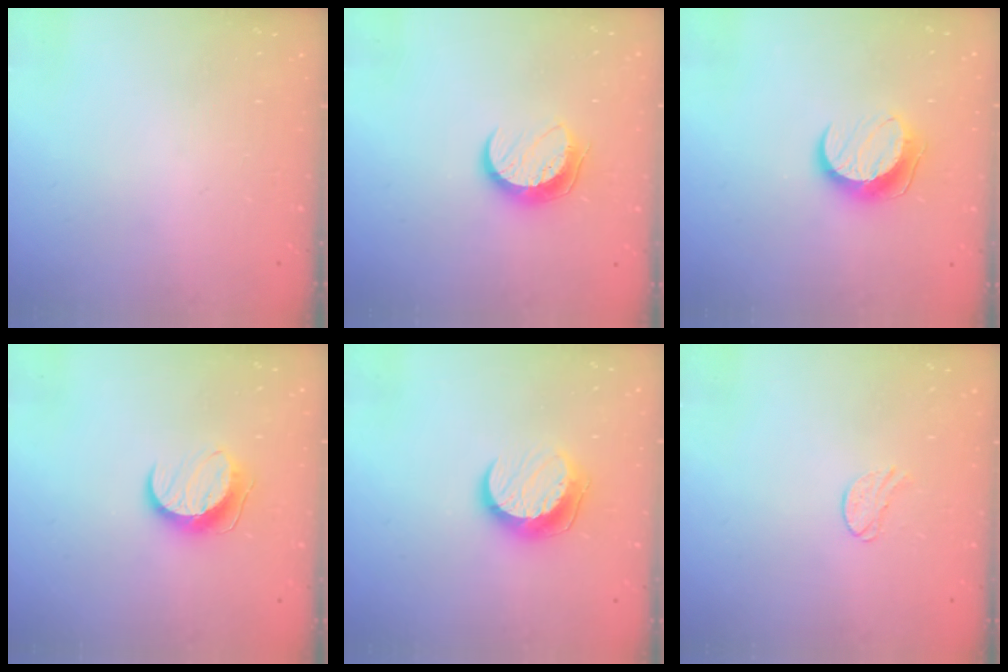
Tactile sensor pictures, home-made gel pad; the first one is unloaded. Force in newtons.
{"total": 9.5, "press": 9.5, "slide": 0.8}
{"total": 9.8, "press": 9.8, "slide": 0.5}
{"total": 9.7, "press": 9.6, "slide": 0.6}
{"total": 10.1, "press": 10.0, "slide": 0.9}
{"total": 5.6, "press": 5.6, "slide": 0.5}